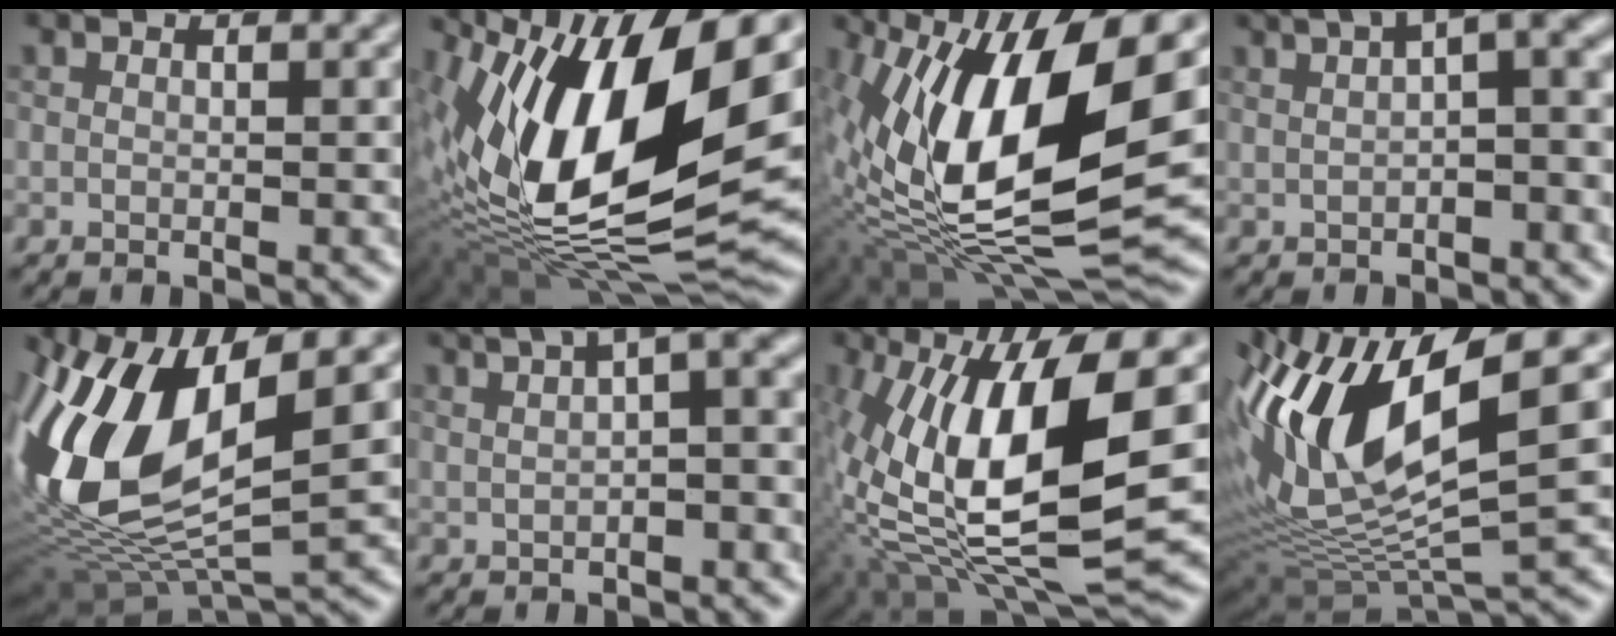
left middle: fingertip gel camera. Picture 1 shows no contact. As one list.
[{"total": 16.4, "force": [3.3, 7.6, 14.2], "torque": [-0.265, 0.013, 0.059]}, {"total": 15.5, "force": [2.0, 6.7, 13.8], "torque": [-0.272, 0.000, 0.037]}, {"total": 6.6, "force": [2.1, 1.9, 6.0], "torque": [-0.084, 0.029, 0.046]}, {"total": 13.4, "force": [1.3, 6.0, 11.9], "torque": [-0.265, 0.007, 0.024]}, {"total": 7.0, "force": [2.8, 2.0, 6.0], "torque": [-0.079, 0.031, 0.050]}, {"total": 14.9, "force": [0.3, 5.8, 13.7], "torque": [-0.287, -0.005, 0.014]}, {"total": 13.3, "force": [2.2, 4.1, 12.5], "torque": [-0.265, 0.008, 0.057]}]